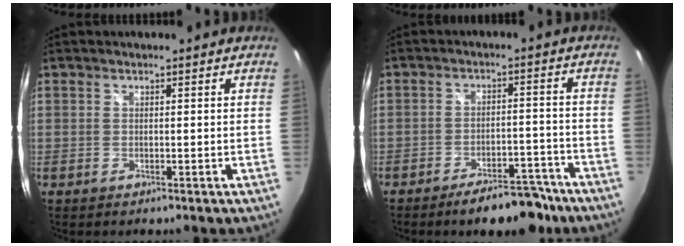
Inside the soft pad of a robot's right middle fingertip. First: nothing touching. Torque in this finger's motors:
{"motor_torque": [0.91, -0.94, 0.12, 0.03]}